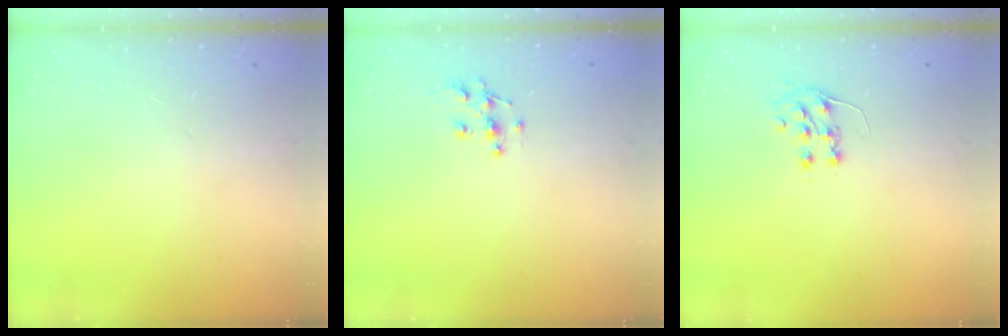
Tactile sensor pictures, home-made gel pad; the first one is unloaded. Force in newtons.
{"total": 7.8, "press": 7.7, "slide": 0.5}
{"total": 7.3, "press": 7.3, "slide": 0.5}